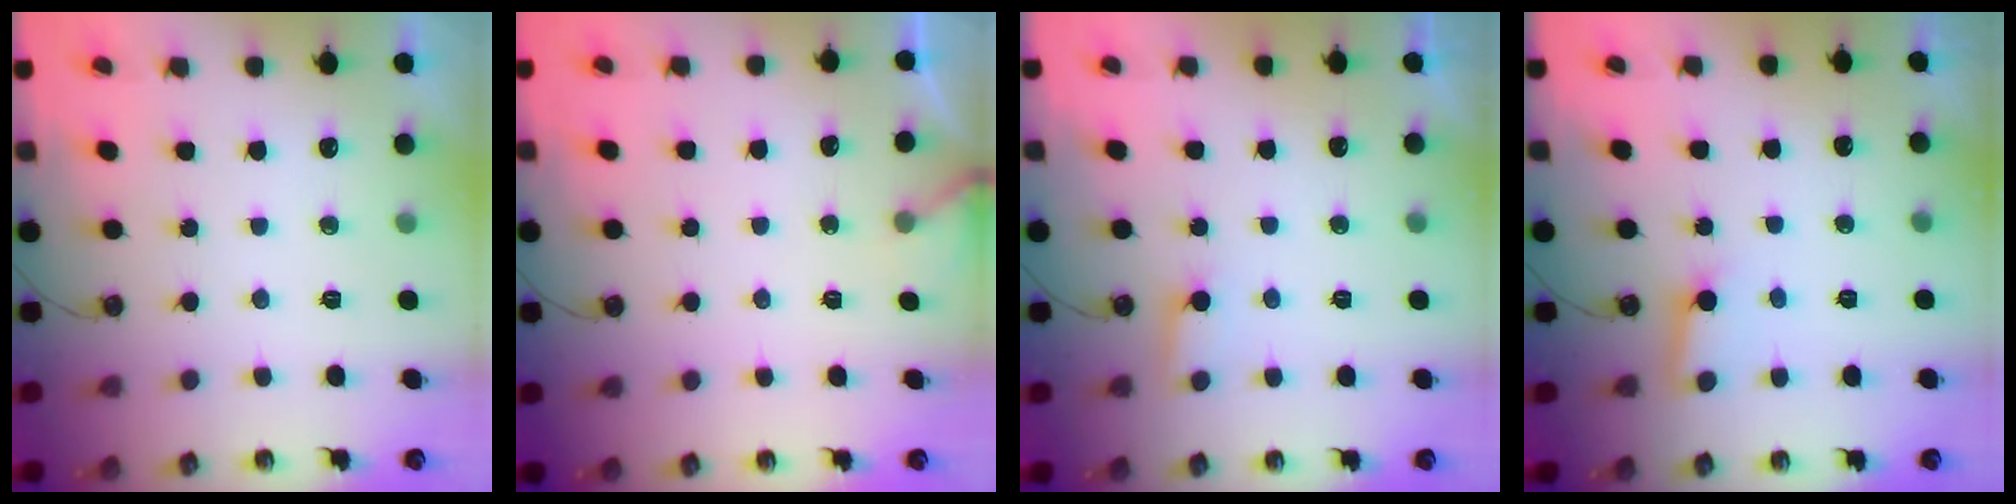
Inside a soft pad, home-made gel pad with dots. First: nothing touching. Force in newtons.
{"total": 3.1, "press": 3.1, "slide": 0.2}
{"total": 4.6, "press": 4.6, "slide": 0.4}
{"total": 2.9, "press": 2.9, "slide": 0.2}